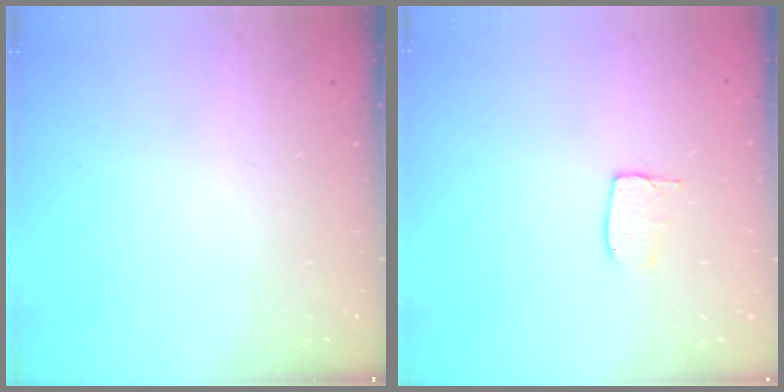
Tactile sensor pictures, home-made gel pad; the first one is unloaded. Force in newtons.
{"total": 5.5, "press": 5.5, "slide": 0.3}